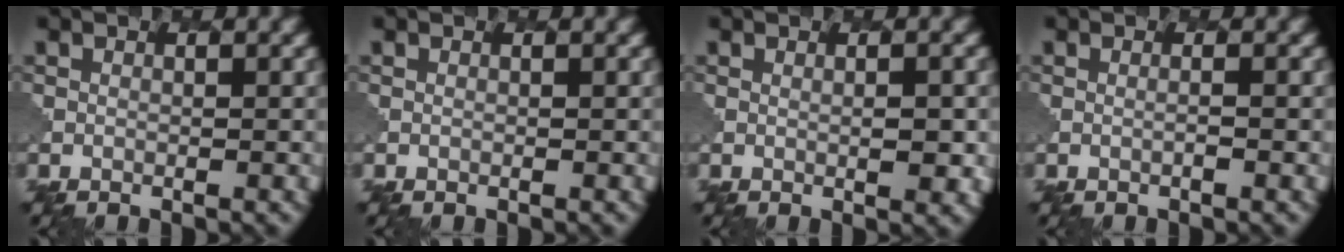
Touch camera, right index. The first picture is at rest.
{"total": 0.0}
{"total": 1.8, "force": [0.5, 0.4, 1.7], "torque": [-0.024, -0.003, 0.011]}
{"total": 0.8, "force": [0.3, 0.2, 0.7], "torque": [-0.009, -0.004, -0.006]}